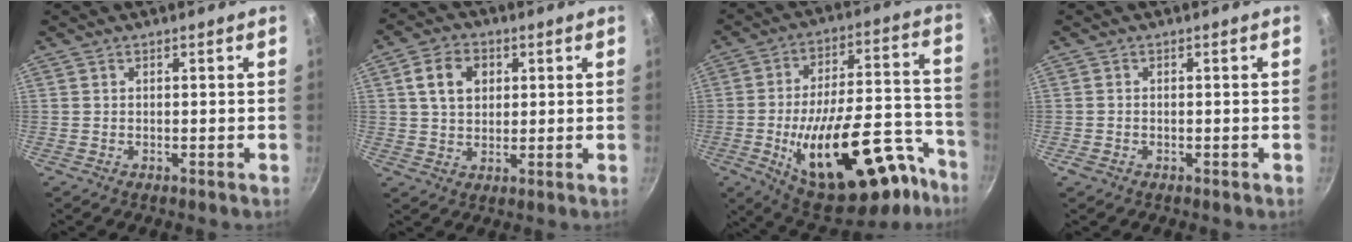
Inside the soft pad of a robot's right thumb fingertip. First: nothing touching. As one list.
[{"total": 8.0, "force": [2.3, 5.9, 4.9], "torque": [-0.069, 0.005, 0.036]}, {"total": 29.7, "force": [-14.0, 13.5, 22.4], "torque": [-0.279, 0.073, -0.197]}, {"total": 1.1, "force": [-0.5, 0.8, 0.5], "torque": [-0.012, 0.001, -0.010]}]